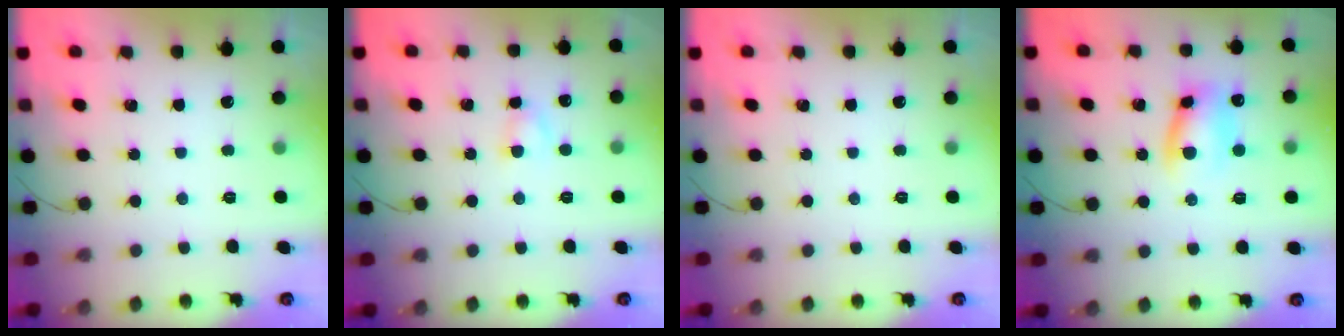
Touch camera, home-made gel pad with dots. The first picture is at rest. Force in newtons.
{"total": 3.7, "press": 3.5, "slide": 1.3}
{"total": 0.0}
{"total": 9.6, "press": 9.6, "slide": 0.8}